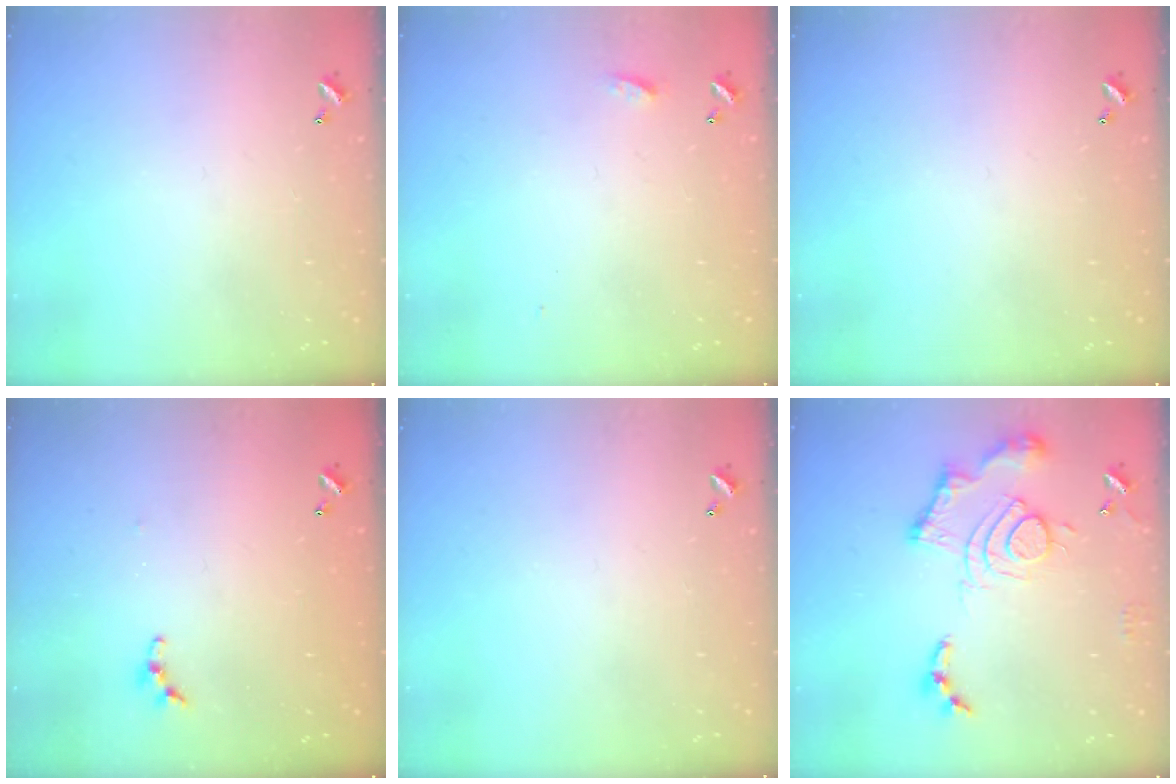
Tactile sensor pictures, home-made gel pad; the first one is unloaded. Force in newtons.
{"total": 4.3, "press": 4.3, "slide": 0.5}
{"total": 0.0}
{"total": 4.9, "press": 4.8, "slide": 0.2}
{"total": 0.0}
{"total": 15.7, "press": 15.6, "slide": 1.4}